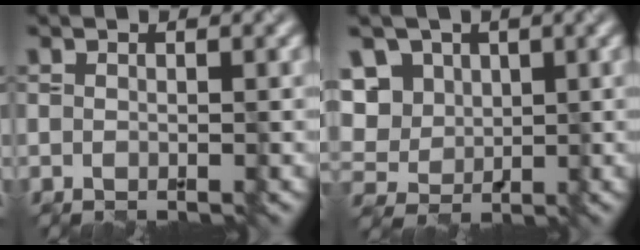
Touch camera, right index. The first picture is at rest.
{"total": 7.2, "force": [2.4, 5.9, 3.3], "torque": [-0.065, 0.015, 0.031]}